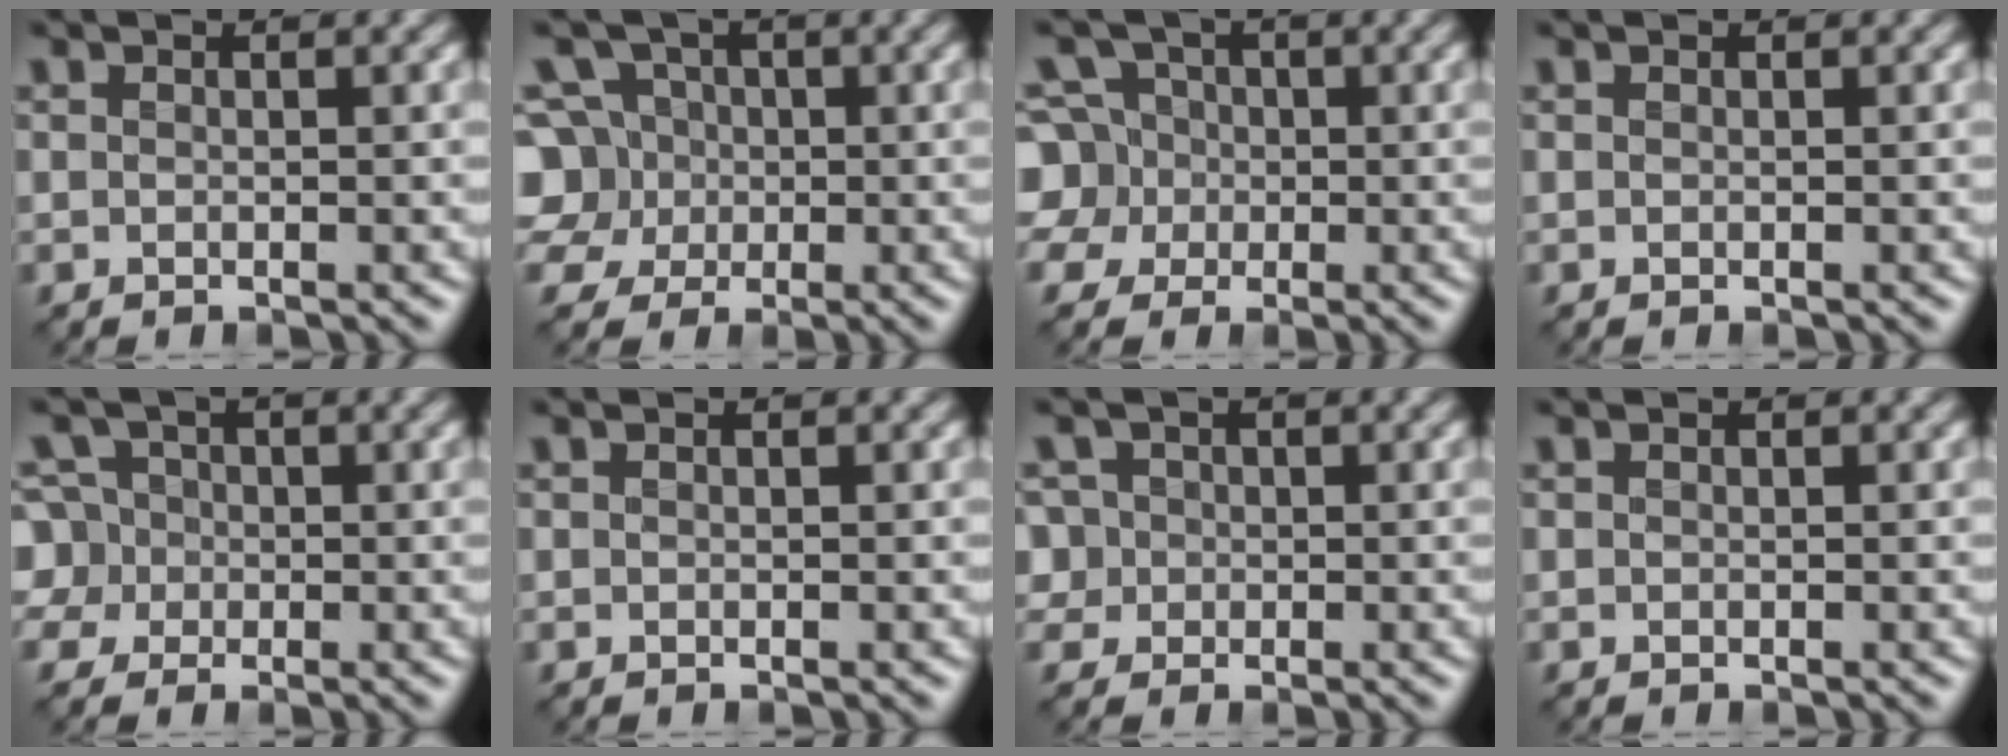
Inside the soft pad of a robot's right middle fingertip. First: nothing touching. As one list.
[{"total": 7.8, "force": [0.4, 6.9, 3.5], "torque": [-0.068, 0.035, -0.038]}, {"total": 6.3, "force": [-0.1, 5.8, 2.4], "torque": [-0.054, 0.036, -0.037]}, {"total": 0.0}, {"total": 4.9, "force": [-0.3, 4.6, 1.6], "torque": [-0.032, 0.033, -0.032]}, {"total": 0.0}, {"total": 3.1, "force": [0.3, 2.9, 1.0], "torque": [-0.012, 0.024, -0.007]}, {"total": 0.0}]